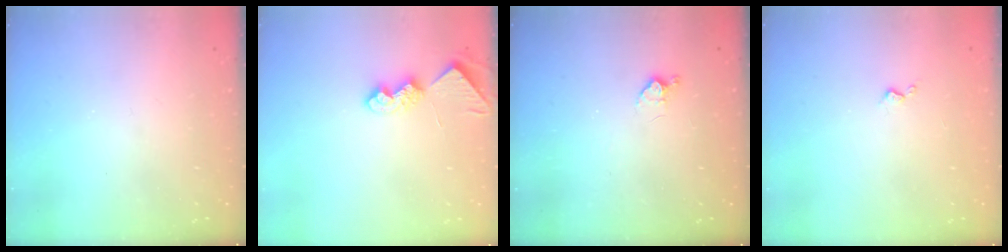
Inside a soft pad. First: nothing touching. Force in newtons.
{"total": 8.4, "press": 8.4, "slide": 0.4}
{"total": 6.4, "press": 6.4, "slide": 0.7}
{"total": 2.2, "press": 2.1, "slide": 0.5}